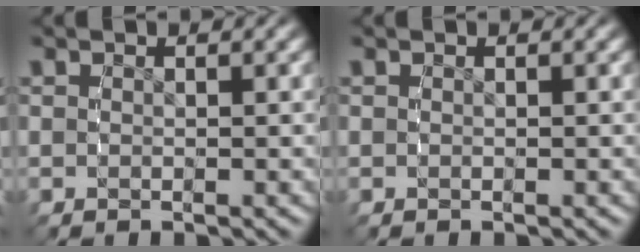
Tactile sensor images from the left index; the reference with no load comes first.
{"total": 0.0}